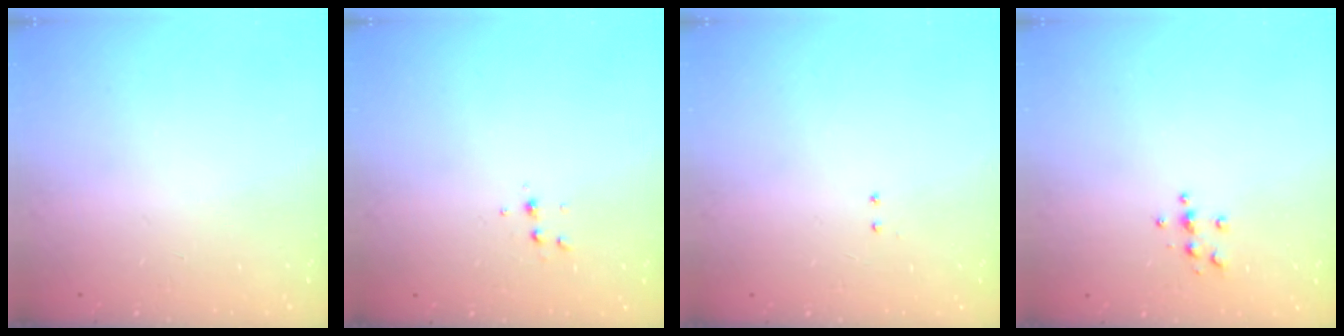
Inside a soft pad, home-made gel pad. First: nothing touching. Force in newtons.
{"total": 4.1, "press": 4.0, "slide": 1.1}
{"total": 2.0, "press": 2.0, "slide": 0.4}
{"total": 4.0, "press": 3.9, "slide": 0.4}